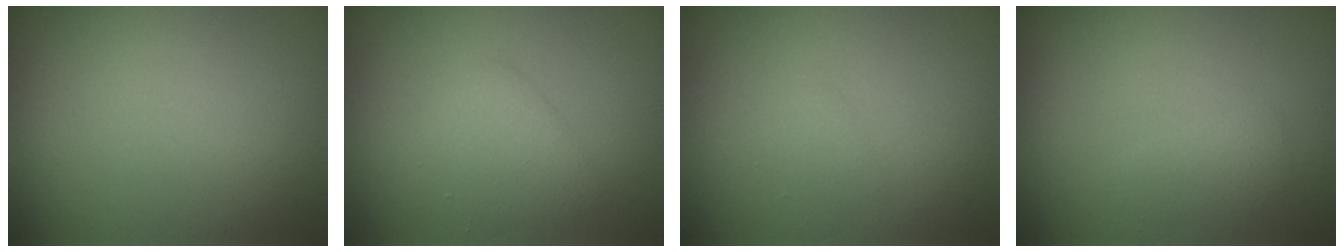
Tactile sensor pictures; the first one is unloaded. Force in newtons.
{"total": 2.6, "press": 2.6, "slide": 0.1}
{"total": 0.8, "press": 0.8, "slide": 0.1}
{"total": 1.4, "press": 1.4, "slide": 0.1}